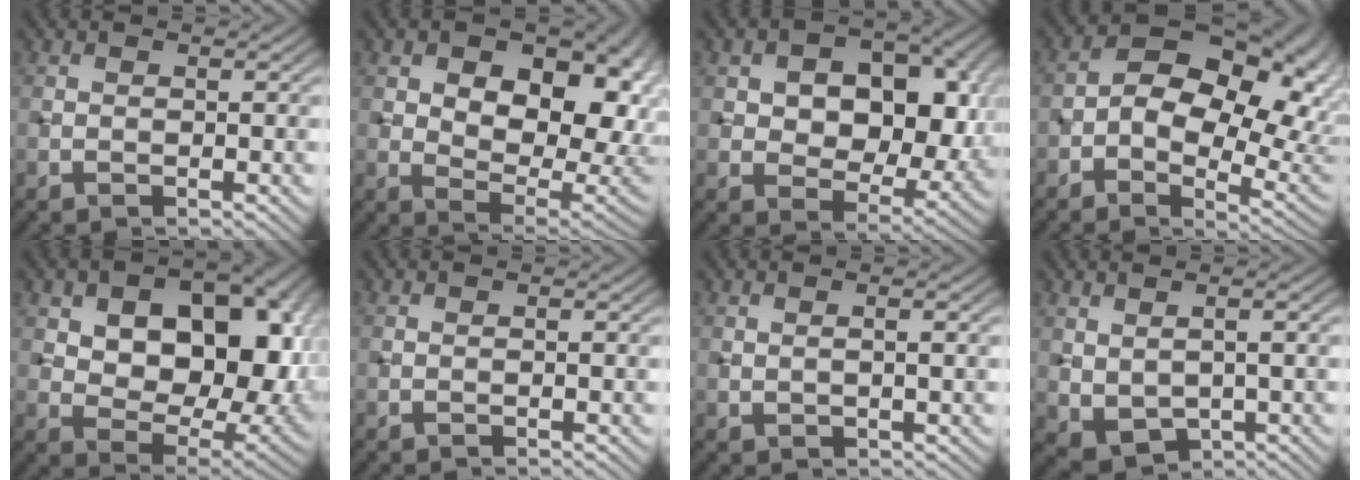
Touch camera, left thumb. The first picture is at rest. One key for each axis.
{"total": 15.2, "fx": 4.0, "fy": 9.2, "fz": 11.4, "tx": -0.156, "ty": 0.000, "tz": 0.066}
{"total": 11.5, "fx": 1.8, "fy": 7.8, "fz": 8.3, "tx": -0.124, "ty": -0.006, "tz": 0.028}
{"total": 17.5, "fx": 1.4, "fy": 11.4, "fz": 13.2, "tx": -0.172, "ty": -0.003, "tz": 0.039}
{"total": 15.7, "fx": 3.7, "fy": 10.0, "fz": 11.5, "tx": -0.157, "ty": -0.006, "tz": 0.066}
{"total": 0.0}
{"total": 1.7, "fx": 0.2, "fy": 0.4, "fz": 1.6, "tx": -0.031, "ty": 0.001, "tz": 0.006}
{"total": 5.1, "fx": 0.0, "fy": 2.7, "fz": 4.3, "tx": -0.095, "ty": -0.011, "tz": 0.013}